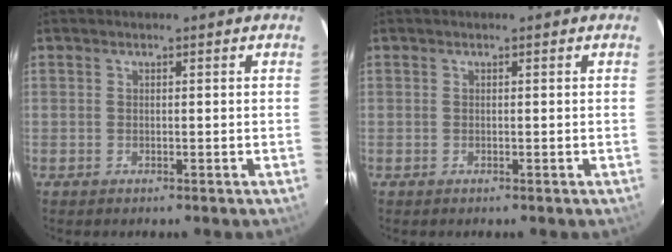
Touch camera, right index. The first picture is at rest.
{"total": 0.0}